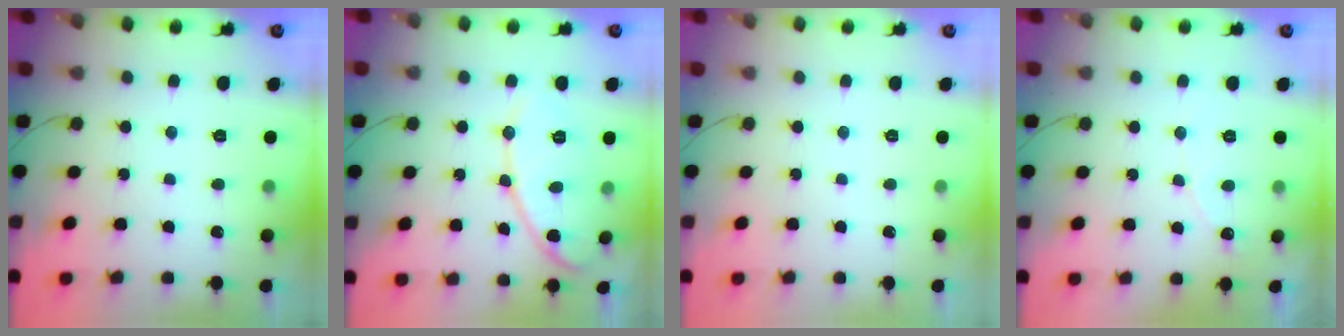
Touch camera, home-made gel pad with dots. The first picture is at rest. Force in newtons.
{"total": 11.5, "press": 11.5, "slide": 0.6}
{"total": 0.0}
{"total": 2.9, "press": 2.9, "slide": 0.2}